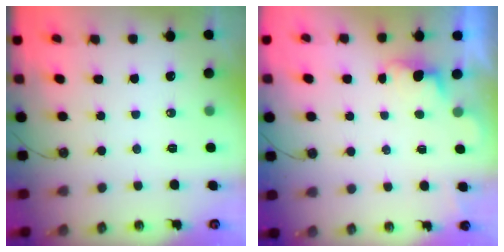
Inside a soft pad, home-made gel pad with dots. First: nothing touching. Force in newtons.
{"total": 0.7, "press": 0.2, "slide": 0.7}